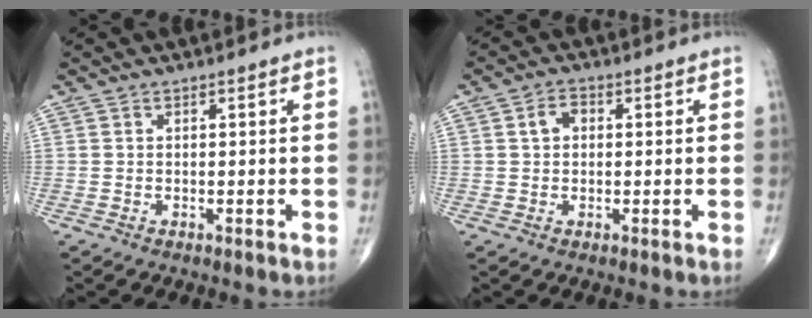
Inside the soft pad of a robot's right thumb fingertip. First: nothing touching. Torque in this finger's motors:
{"motor_torque": [-0.29, 0.27, 0.17, 0.06, 0.05]}